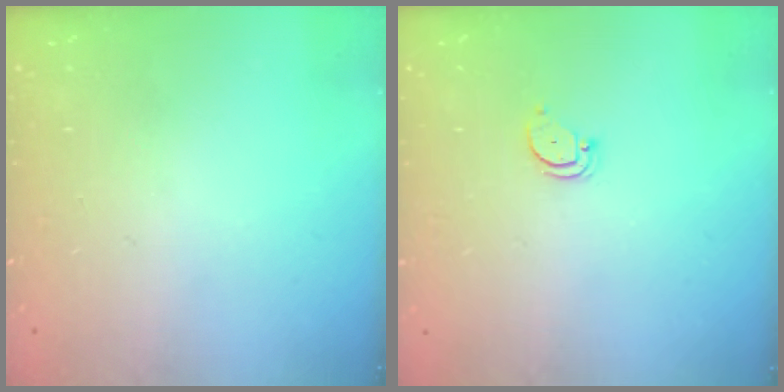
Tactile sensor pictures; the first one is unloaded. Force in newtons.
{"total": 2.6, "press": 2.6, "slide": 0.0}